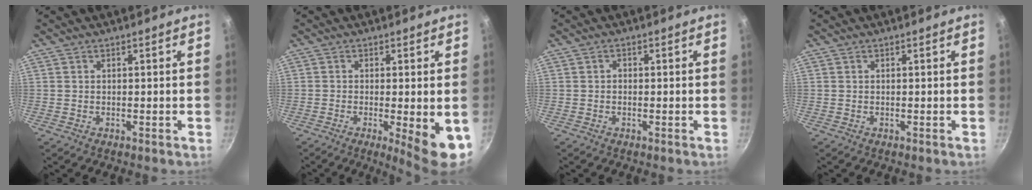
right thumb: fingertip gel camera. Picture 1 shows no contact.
{"total": 8.1, "force": [-2.0, 1.5, 7.7], "torque": [-0.103, -0.009, -0.022]}
{"total": 0.6, "force": [-0.2, 0.5, 0.3], "torque": [-0.004, 0.004, -0.004]}
{"total": 0.0}